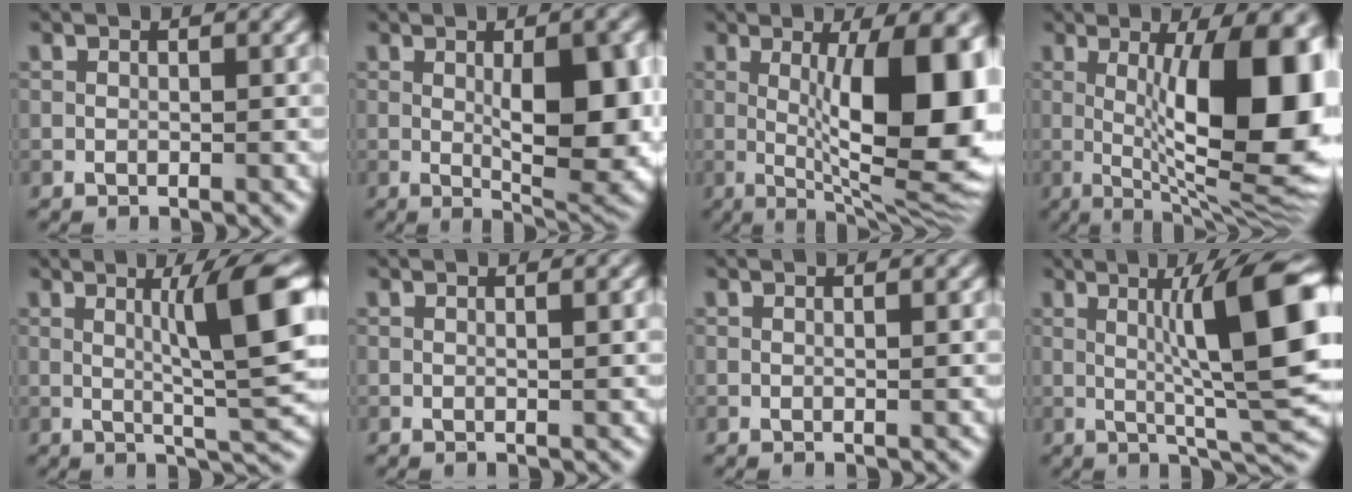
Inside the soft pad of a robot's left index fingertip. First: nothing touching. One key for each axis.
{"total": 10.4, "fx": 0.1, "fy": 3.5, "fz": 9.7, "tx": -0.134, "ty": -0.011, "tz": 0.011}
{"total": 12.5, "fx": 0.5, "fy": 3.3, "fz": 12.1, "tx": -0.162, "ty": -0.008, "tz": 0.009}
{"total": 14.1, "fx": 1.0, "fy": 4.1, "fz": 13.4, "tx": -0.169, "ty": -0.003, "tz": 0.014}
{"total": 7.7, "fx": 1.8, "fy": 0.9, "fz": 7.5, "tx": -0.105, "ty": -0.001, "tz": 0.031}
{"total": 1.4, "fx": 0.3, "fy": 0.4, "fz": 1.3, "tx": -0.013, "ty": 0.005, "tz": 0.001}
{"total": 0.7, "fx": 0.2, "fy": 0.2, "fz": 0.6, "tx": -0.005, "ty": 0.002, "tz": 0.001}
{"total": 10.6, "fx": 1.6, "fy": 1.6, "fz": 10.3, "tx": -0.137, "ty": 0.001, "tz": 0.030}